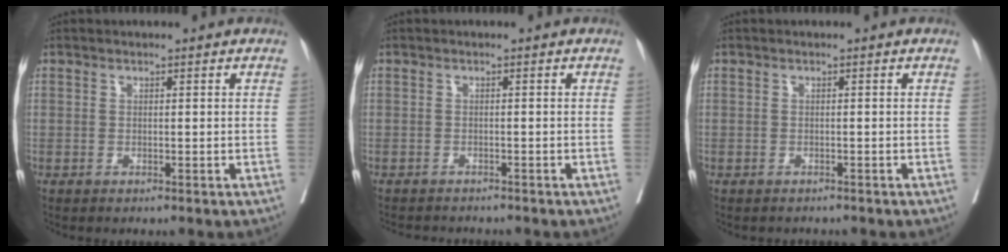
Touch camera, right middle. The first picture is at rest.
{"total": 4.5, "force": [-4.3, 0.9, 1.1], "torque": [-0.008, -0.006, -0.062]}
{"total": 2.6, "force": [-2.4, 0.8, 0.4], "torque": [-0.006, -0.003, -0.034]}